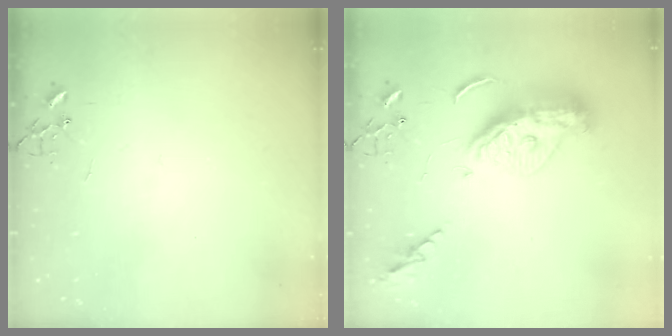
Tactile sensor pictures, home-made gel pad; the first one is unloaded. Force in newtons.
{"total": 14.7, "press": 14.6, "slide": 1.6}